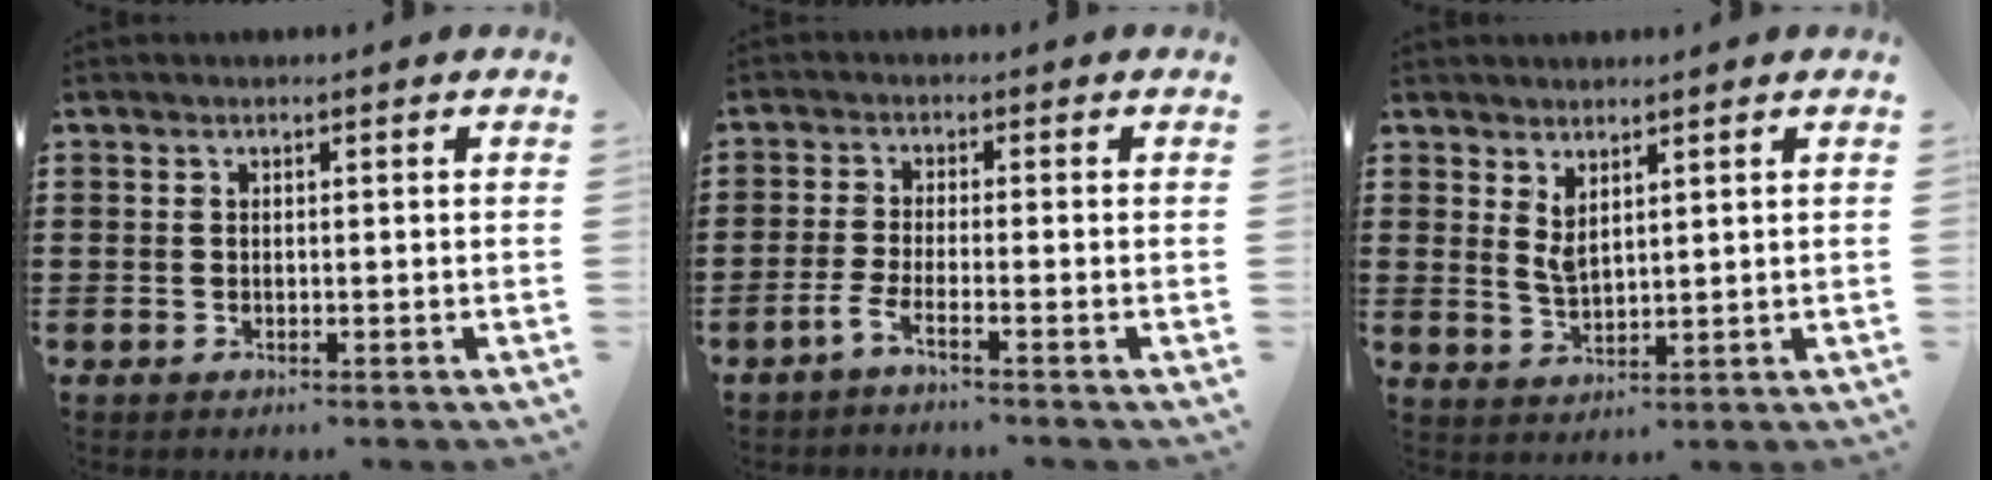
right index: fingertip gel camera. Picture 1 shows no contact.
{"total": 2.7, "force": [-1.9, -0.3, 1.8], "torque": [-0.047, -0.006, -0.042]}
{"total": 2.9, "force": [2.1, 1.0, 1.7], "torque": [-0.037, 0.002, 0.040]}